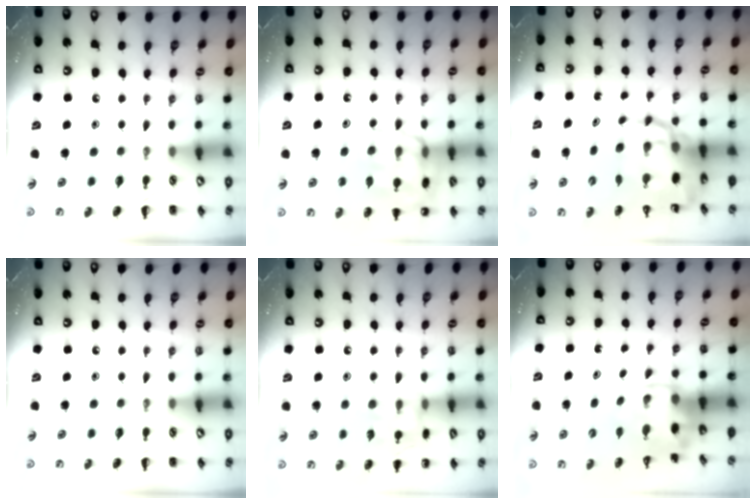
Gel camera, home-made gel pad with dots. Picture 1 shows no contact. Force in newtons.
{"total": 17.4, "press": 17.3, "slide": 2.4}
{"total": 11.5, "press": 11.1, "slide": 2.9}
{"total": 0.0}
{"total": 11.4, "press": 11.3, "slide": 1.3}
{"total": 3.5, "press": 3.4, "slide": 0.8}